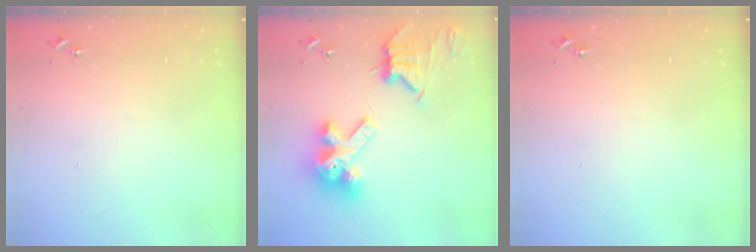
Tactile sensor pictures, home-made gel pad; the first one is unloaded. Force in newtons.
{"total": 15.3, "press": 15.2, "slide": 0.8}
{"total": 0.0}